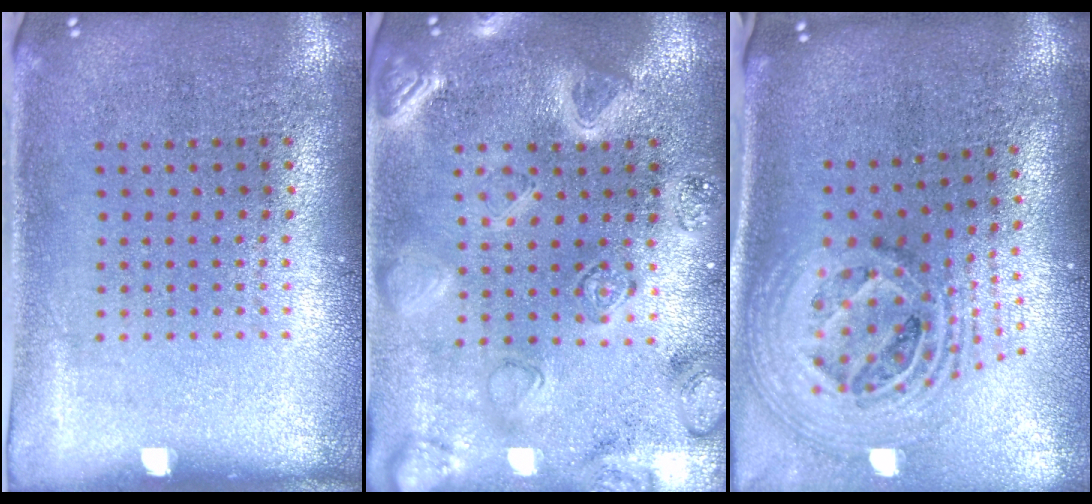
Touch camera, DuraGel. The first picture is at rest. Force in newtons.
{"total": 3.0, "press": 2.9, "slide": 0.8}
{"total": 2.7, "press": 1.9, "slide": 1.9}